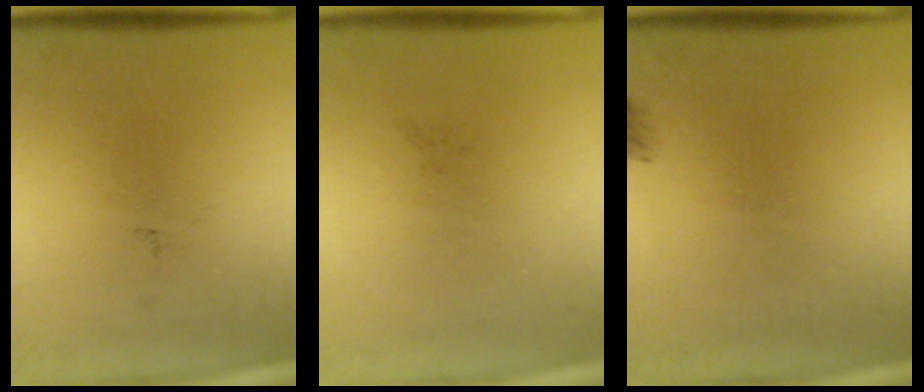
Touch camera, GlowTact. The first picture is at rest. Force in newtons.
{"total": 0.0}
{"total": 1.2}